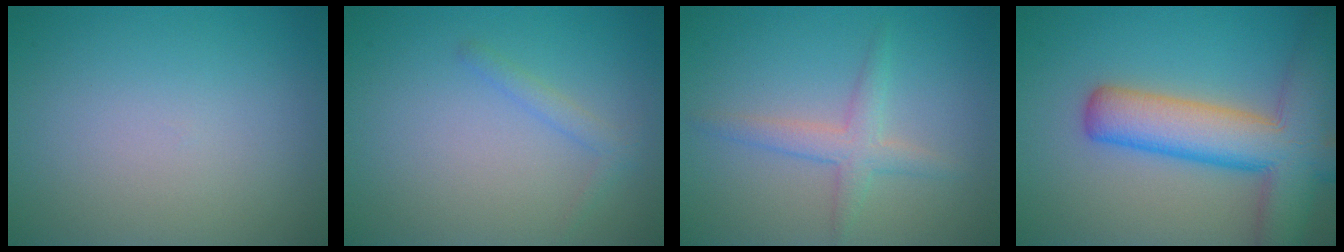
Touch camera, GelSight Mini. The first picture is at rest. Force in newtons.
{"total": 1.2, "press": 1.2, "slide": 0.1}
{"total": 2.5, "press": 2.5, "slide": 0.0}
{"total": 9.6, "press": 9.6, "slide": 0.5}